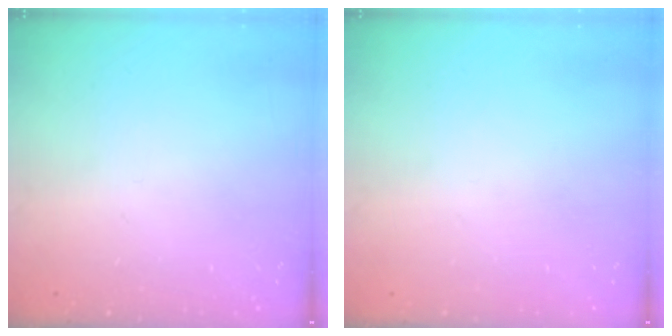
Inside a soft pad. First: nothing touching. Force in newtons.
{"total": 0.0}